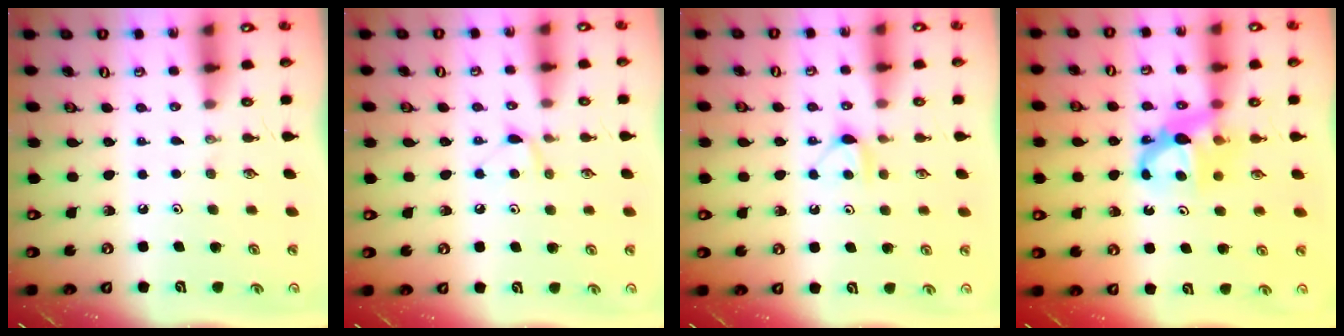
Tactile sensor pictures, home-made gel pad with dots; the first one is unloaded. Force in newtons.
{"total": 6.2, "press": 6.2, "slide": 0.8}
{"total": 5.7, "press": 5.7, "slide": 0.8}
{"total": 7.3, "press": 7.3, "slide": 0.4}